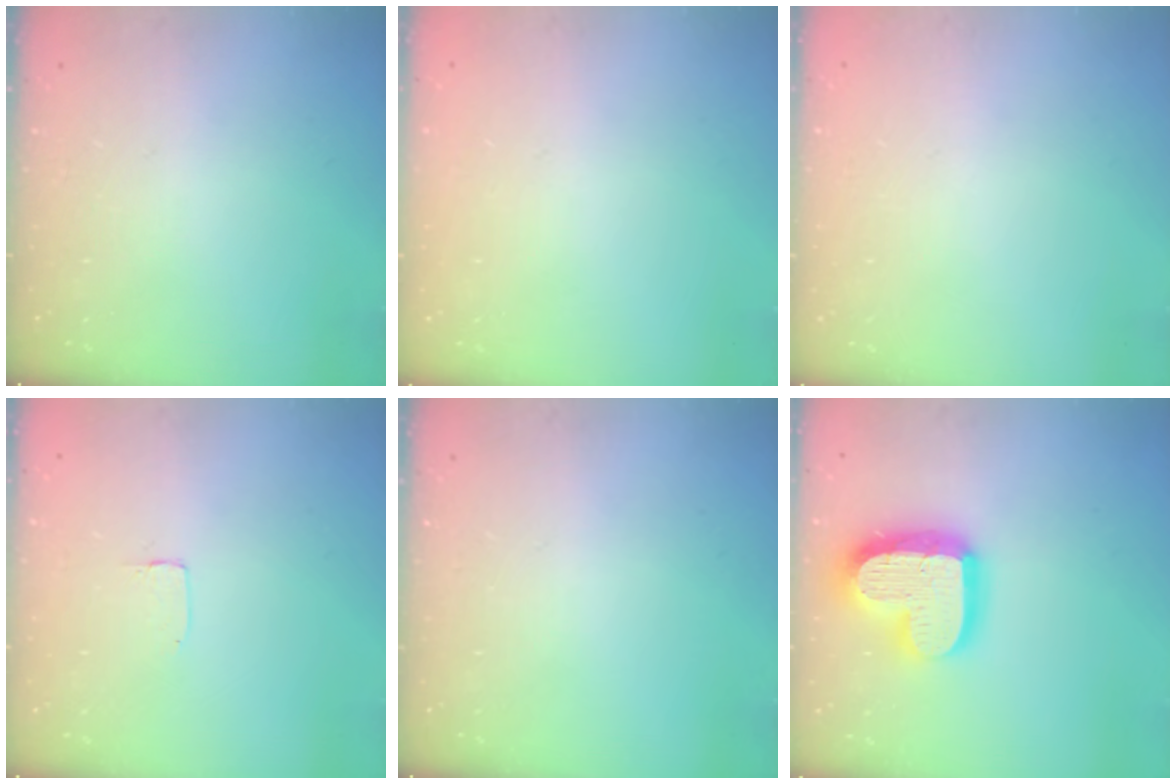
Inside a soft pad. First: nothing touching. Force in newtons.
{"total": 0.0}
{"total": 0.0}
{"total": 1.2, "press": 1.2, "slide": 0.0}
{"total": 0.0}
{"total": 19.6, "press": 19.6, "slide": 1.5}